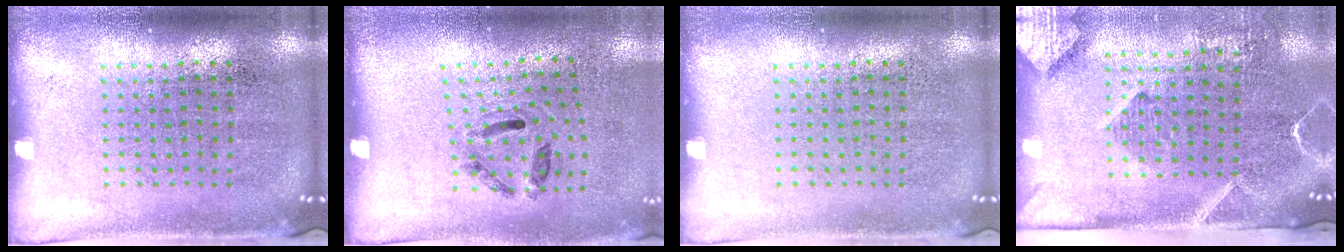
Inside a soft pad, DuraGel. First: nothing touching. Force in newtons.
{"total": 1.3, "press": 0.6, "slide": 1.1}
{"total": 0.0}
{"total": 2.9, "press": 2.2, "slide": 2.0}